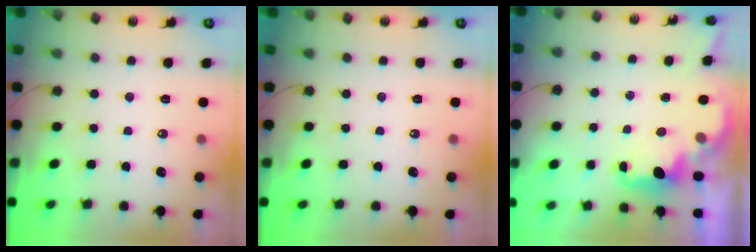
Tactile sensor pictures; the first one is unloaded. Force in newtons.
{"total": 0.0}
{"total": 2.2, "press": 2.1, "slide": 0.8}